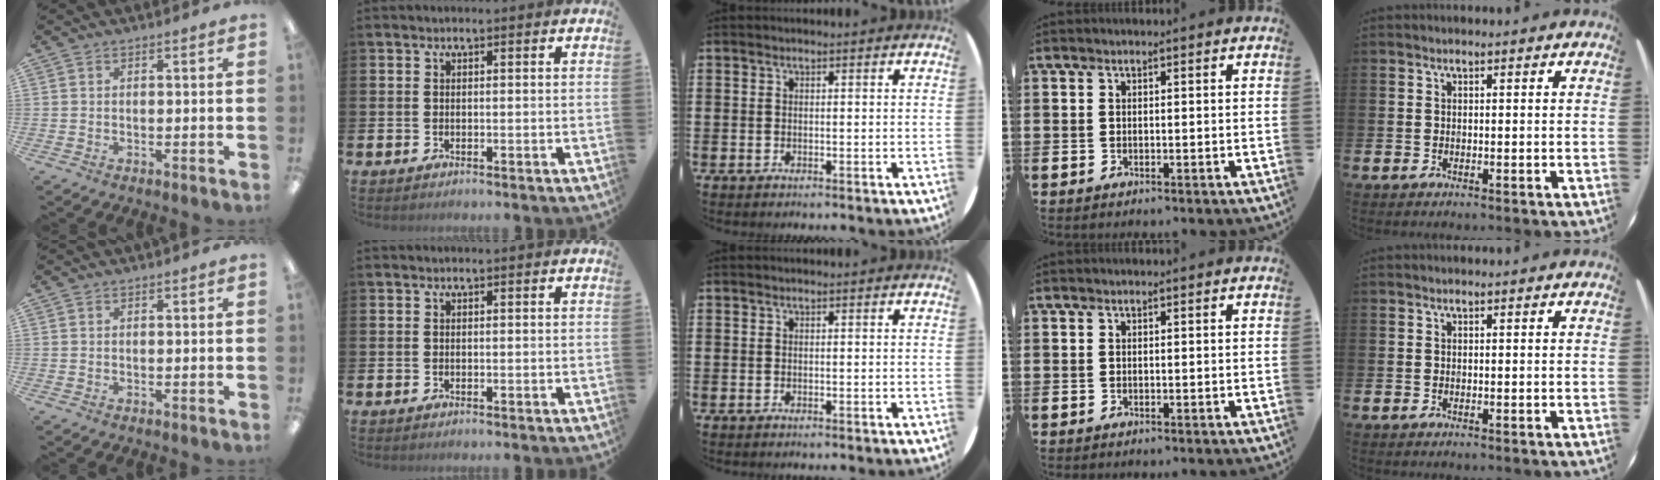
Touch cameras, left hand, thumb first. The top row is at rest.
{}